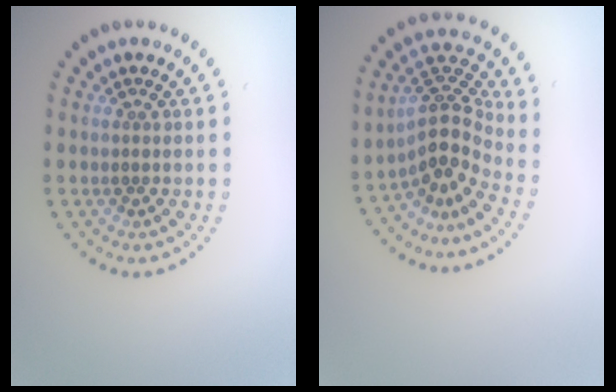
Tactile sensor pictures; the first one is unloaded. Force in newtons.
{"total": 4.1, "press": 2.8, "slide": 3.0}